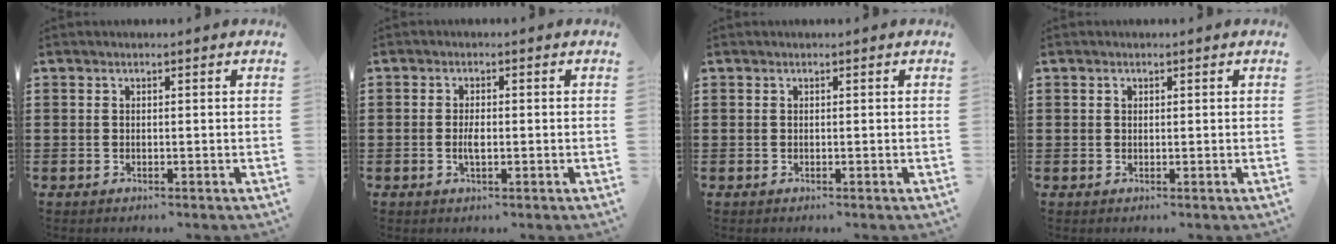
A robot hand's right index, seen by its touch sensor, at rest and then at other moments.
{"total": 2.3, "force": [-0.4, 0.9, 2.1], "torque": [-0.047, -0.002, -0.010]}
{"total": 0.0}
{"total": 0.6, "force": [0.2, 0.5, 0.3], "torque": [-0.007, 0.001, 0.005]}